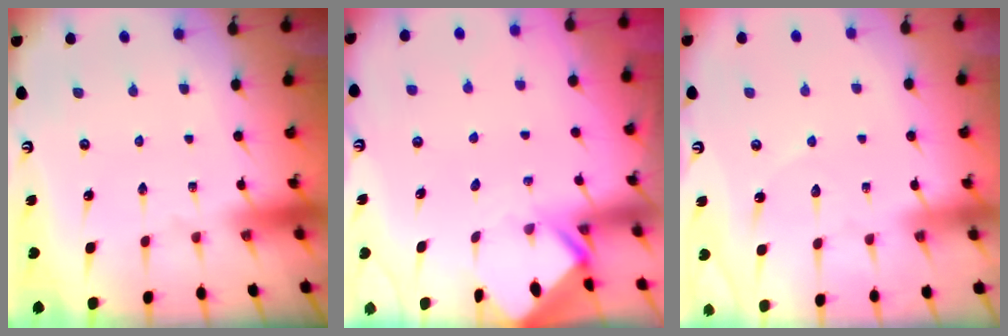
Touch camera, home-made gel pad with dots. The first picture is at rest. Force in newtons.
{"total": 2.9, "press": 2.9, "slide": 0.2}
{"total": 4.0, "press": 3.9, "slide": 0.4}